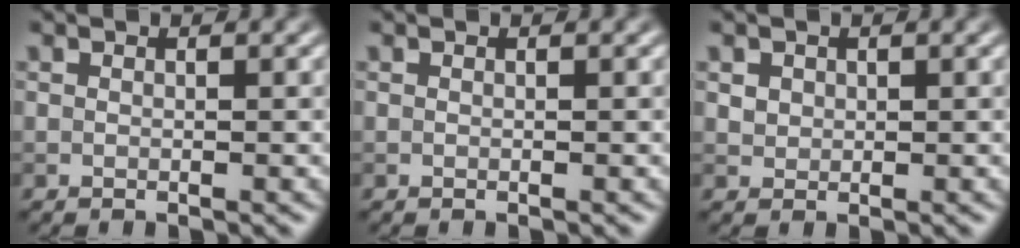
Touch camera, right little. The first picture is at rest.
{"total": 0.0}
{"total": 1.0, "force": [0.4, 0.9, 0.3], "torque": [-0.003, -0.005, 0.014]}